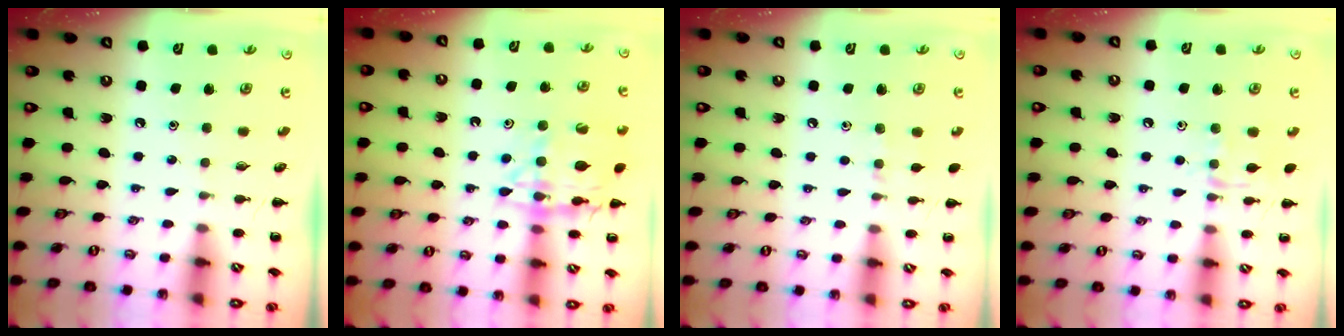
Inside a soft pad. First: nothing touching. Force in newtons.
{"total": 16.2, "press": 16.0, "slide": 2.3}
{"total": 6.2, "press": 5.9, "slide": 2.1}
{"total": 7.7, "press": 7.7, "slide": 0.5}